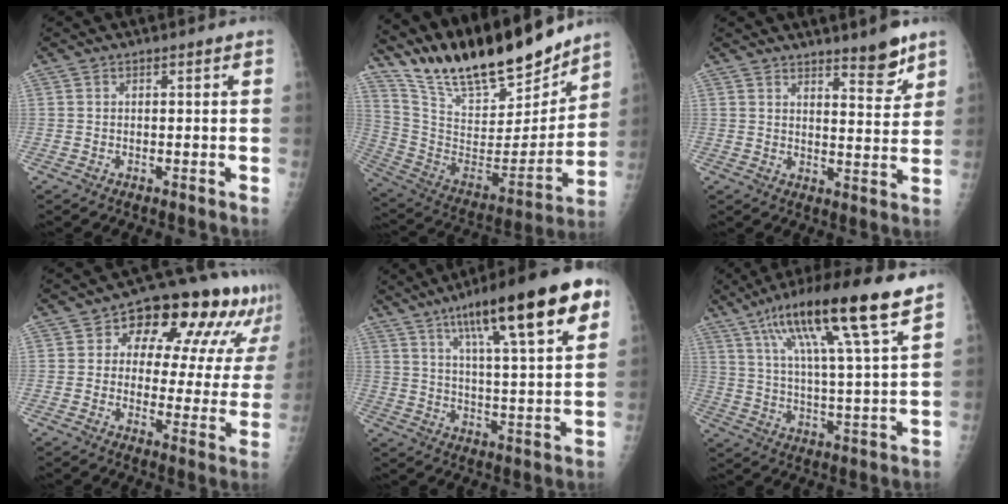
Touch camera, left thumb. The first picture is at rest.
{"total": 24.7, "force": [21.1, 6.5, 10.9], "torque": [-0.156, -0.101, 0.366]}
{"total": 6.3, "force": [4.8, 1.4, 3.8], "torque": [-0.037, -0.041, 0.070]}
{"total": 18.7, "force": [9.2, 9.9, 12.8], "torque": [-0.119, -0.003, 0.118]}
{"total": 22.7, "force": [11.7, 4.5, 18.9], "torque": [-0.270, -0.015, 0.177]}
{"total": 19.3, "force": [11.1, 2.4, 15.6], "torque": [-0.260, -0.025, 0.188]}